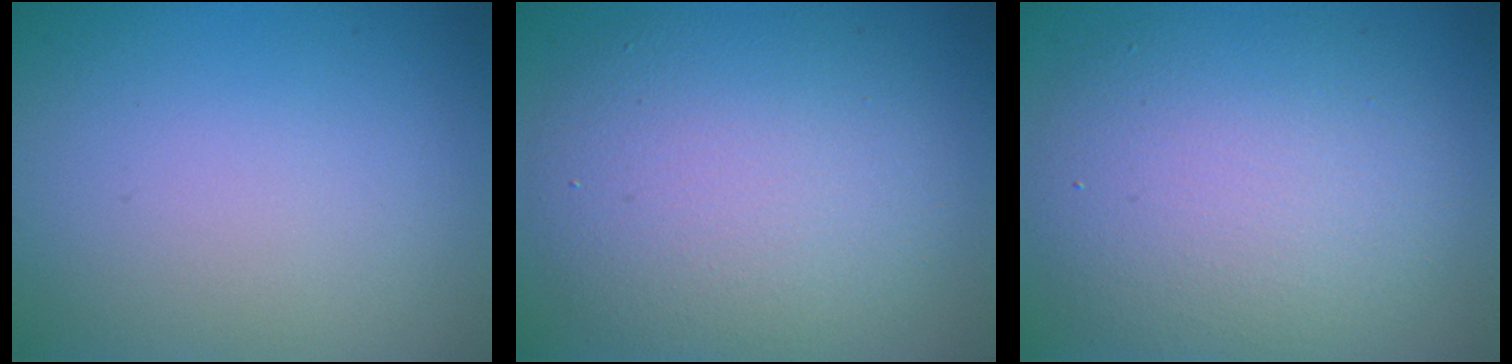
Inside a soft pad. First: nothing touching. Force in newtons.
{"total": 7.2, "press": 7.2, "slide": 0.5}
{"total": 7.2, "press": 7.2, "slide": 0.3}